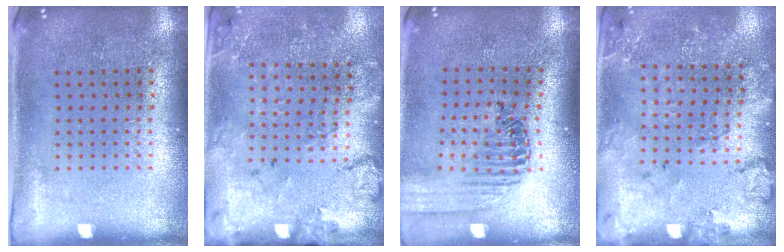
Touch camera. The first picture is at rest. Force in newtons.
{"total": 1.8, "press": 1.6, "slide": 0.8}
{"total": 1.4, "press": 1.4, "slide": 0.2}
{"total": 1.8, "press": 1.7, "slide": 0.5}